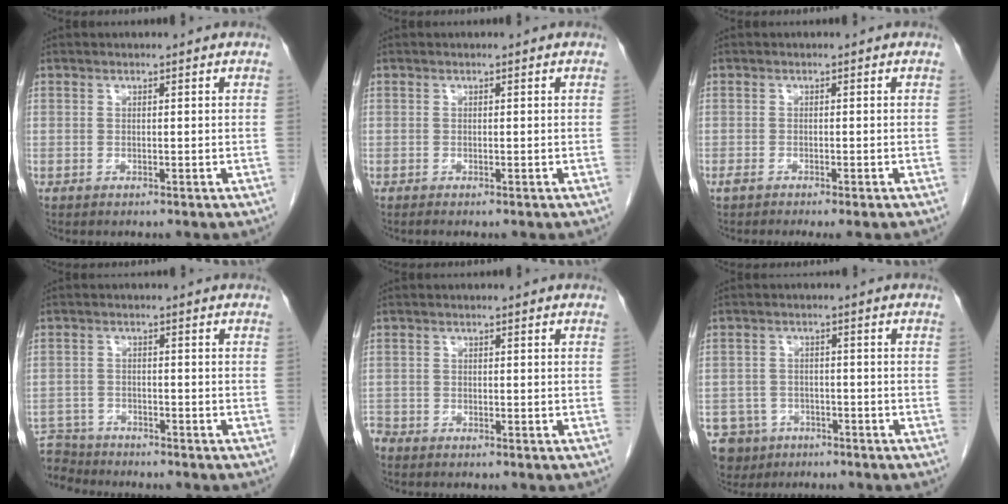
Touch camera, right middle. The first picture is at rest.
{"total": 0.0}
{"total": 3.3, "force": [-2.5, 0.4, 2.1], "torque": [-0.028, -0.008, -0.038]}
{"total": 7.7, "force": [-7.4, 2.2, 0.6], "torque": [-0.020, 0.002, -0.132]}
{"total": 2.0, "force": [-1.9, 0.7, 0.2], "torque": [-0.006, -0.002, -0.036]}
{"total": 7.4, "force": [-4.9, 5.4, 0.9], "torque": [-0.023, 0.005, -0.076]}